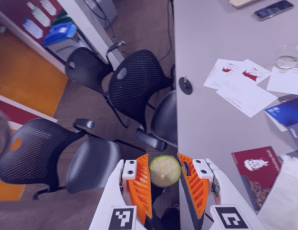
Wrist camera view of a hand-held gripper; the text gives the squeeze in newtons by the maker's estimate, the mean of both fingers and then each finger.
{"total": 9.8, "left": 9.9, "right": 9.7}